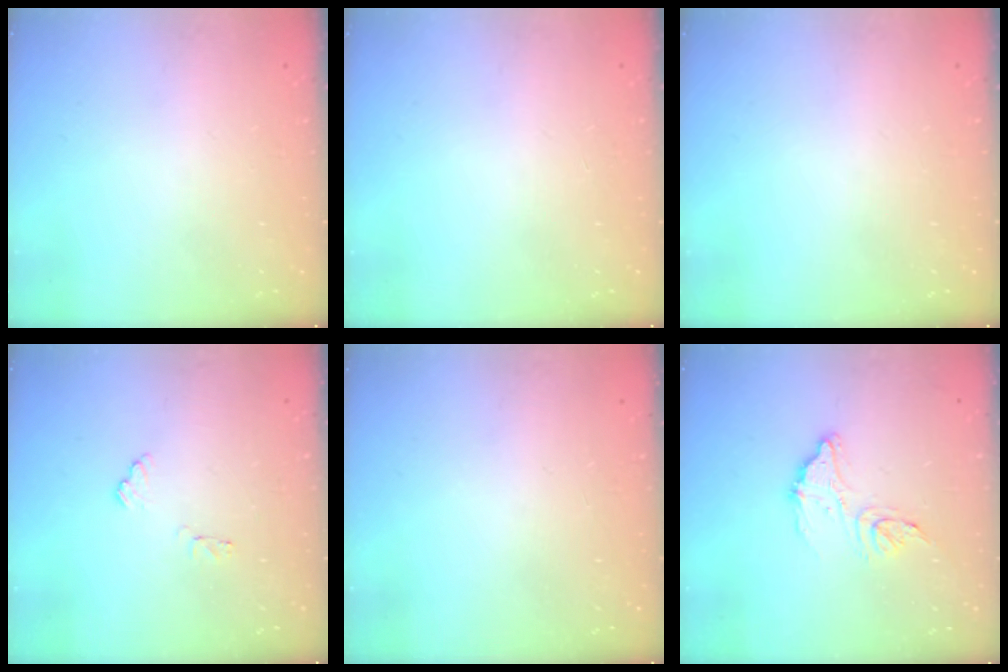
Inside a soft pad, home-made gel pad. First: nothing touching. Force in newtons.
{"total": 0.0}
{"total": 0.0}
{"total": 5.4, "press": 5.4, "slide": 0.3}
{"total": 3.8, "press": 3.8, "slide": 0.2}
{"total": 11.5, "press": 11.5, "slide": 0.8}